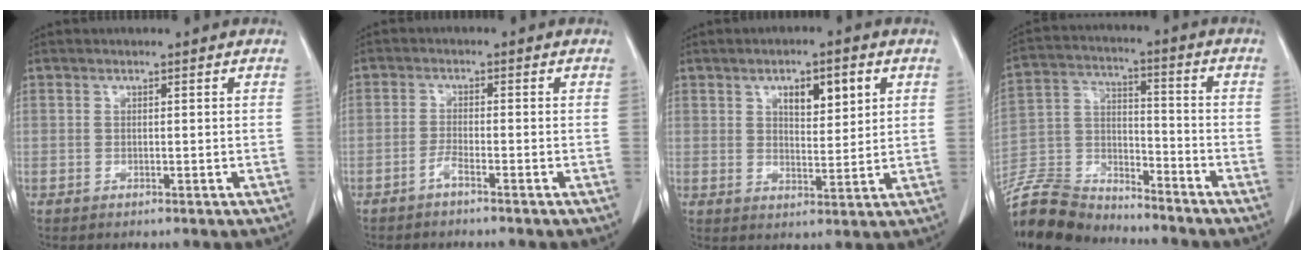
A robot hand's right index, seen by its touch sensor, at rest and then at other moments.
{"total": 1.8, "force": [-1.5, -0.1, 1.1], "torque": [-0.023, 0.000, -0.031]}
{"total": 6.1, "force": [2.6, 2.3, 5.0], "torque": [-0.078, 0.003, 0.045]}
{"total": 14.5, "force": [-14.0, 3.3, 2.2], "torque": [-0.046, 0.025, -0.254]}